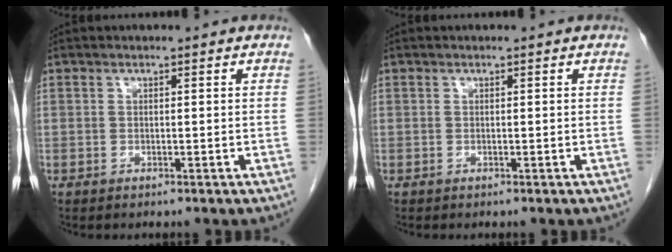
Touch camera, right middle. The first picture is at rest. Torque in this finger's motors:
{"motor_torque": [-0.17, -0.17, 0.00, 0.00]}